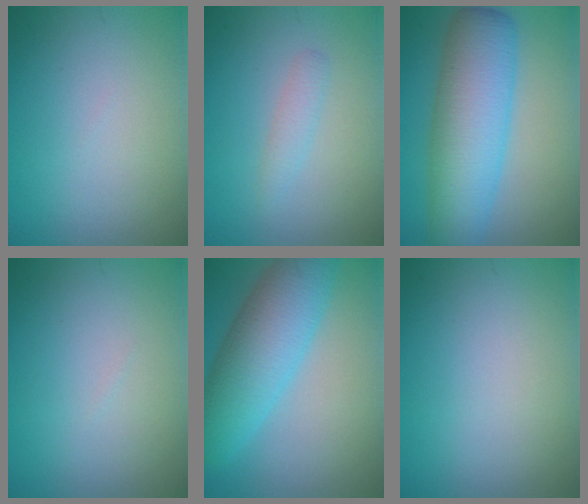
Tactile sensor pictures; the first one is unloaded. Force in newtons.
{"total": 1.4, "press": 1.4, "slide": 0.1}
{"total": 8.8, "press": 8.8, "slide": 0.0}
{"total": 0.0}
{"total": 7.8, "press": 7.8, "slide": 0.2}
{"total": 0.0}